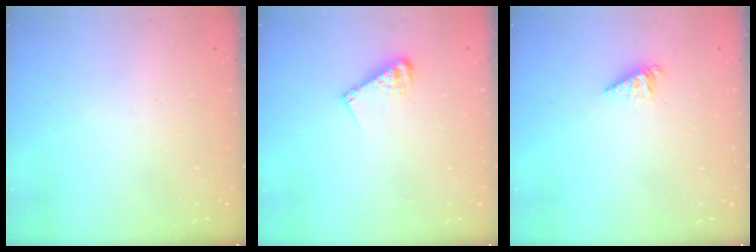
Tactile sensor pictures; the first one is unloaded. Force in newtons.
{"total": 6.5, "press": 6.4, "slide": 0.4}
{"total": 2.8, "press": 2.8, "slide": 0.4}